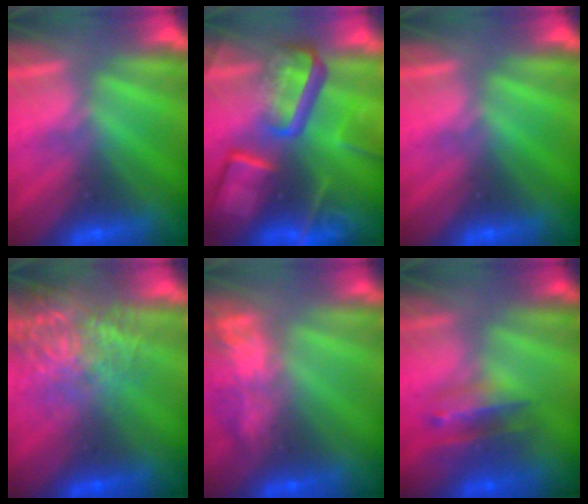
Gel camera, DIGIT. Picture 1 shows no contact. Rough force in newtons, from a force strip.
{"total": 10.8}
{"total": 0.0}
{"total": 7.2}
{"total": 7.2}
{"total": 2.8}